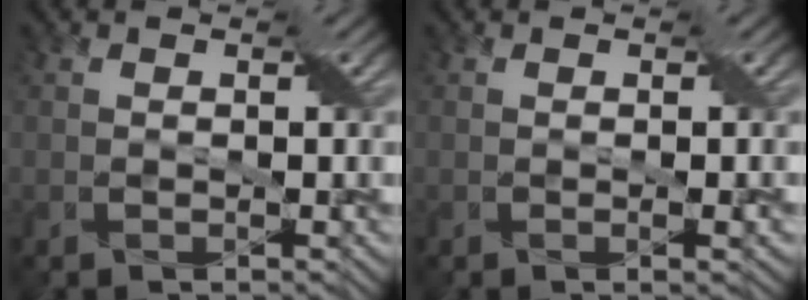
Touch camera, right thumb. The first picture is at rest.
{"total": 1.3, "force": [-0.1, 0.1, 1.3], "torque": [-0.022, 0.003, -0.002]}